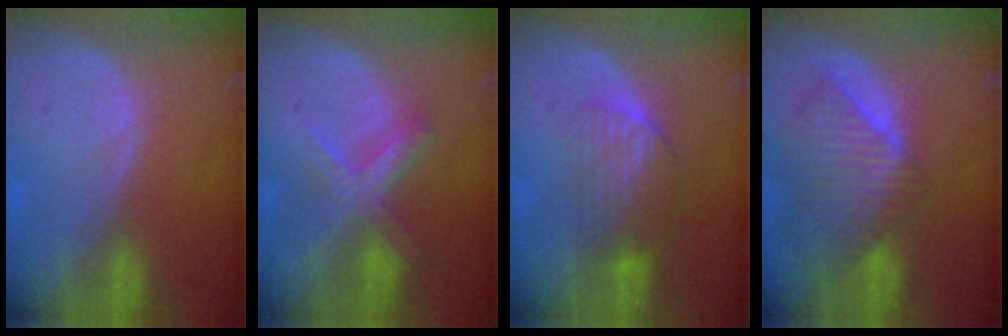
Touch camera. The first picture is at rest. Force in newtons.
{"total": 7.2, "press": 6.1, "slide": 3.9}
{"total": 6.7, "press": 5.9, "slide": 3.1}
{"total": 10.1, "press": 8.8, "slide": 5.0}